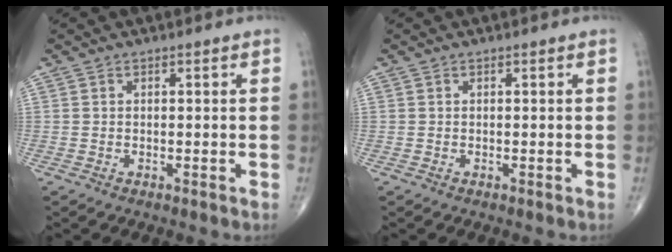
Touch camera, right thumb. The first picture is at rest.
{"total": 0.0}